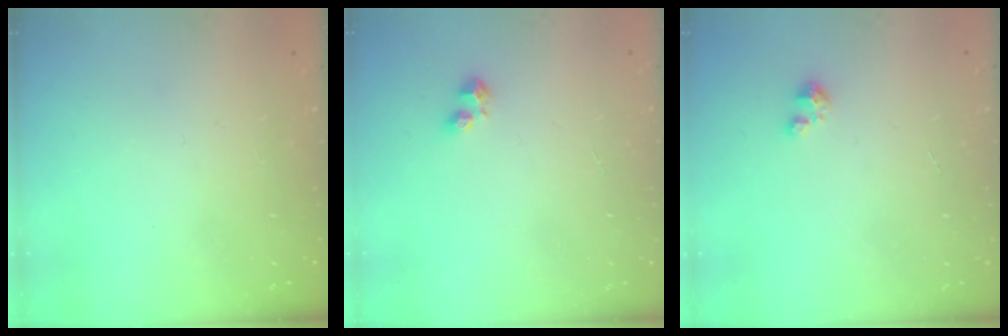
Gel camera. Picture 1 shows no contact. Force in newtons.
{"total": 3.1, "press": 3.1, "slide": 0.5}
{"total": 1.5, "press": 1.5, "slide": 0.1}